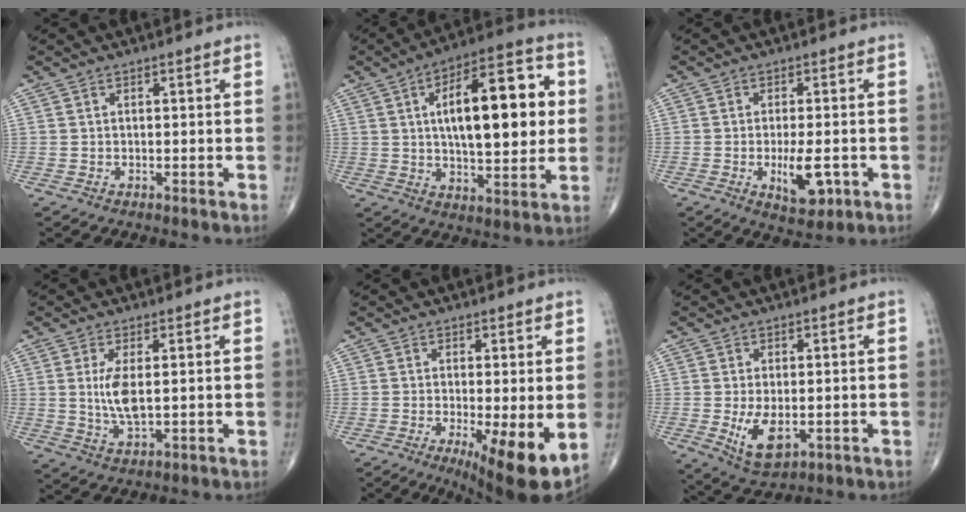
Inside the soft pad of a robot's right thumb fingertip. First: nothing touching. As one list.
[{"total": 21.3, "force": [3.4, 8.5, 19.2], "torque": [-0.260, 0.009, 0.046]}, {"total": 6.8, "force": [-2.0, 2.7, 6.0], "torque": [-0.089, -0.006, -0.023]}, {"total": 5.8, "force": [0.7, 1.9, 5.4], "torque": [-0.117, -0.015, 0.019]}, {"total": 11.4, "force": [-2.7, 3.0, 10.6], "torque": [-0.159, -0.027, -0.035]}, {"total": 7.2, "force": [-1.3, 3.8, 6.0], "torque": [-0.104, -0.016, -0.010]}]